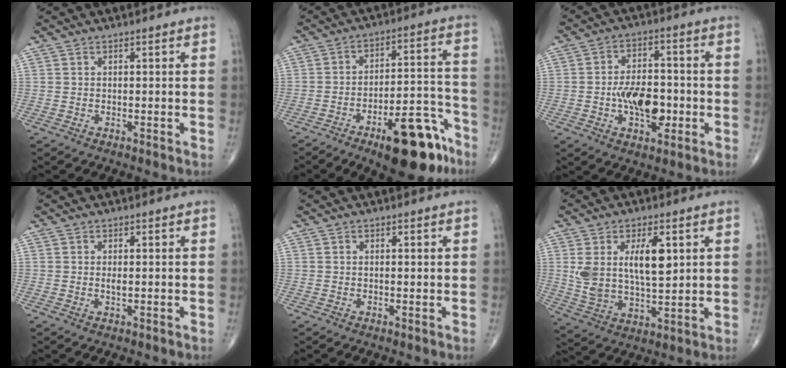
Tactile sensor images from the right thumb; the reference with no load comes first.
{"total": 17.0, "force": [-10.3, 6.0, 12.1], "torque": [-0.136, 0.082, -0.147]}
{"total": 10.5, "force": [-2.0, 5.9, 8.4], "torque": [-0.119, 0.021, -0.032]}
{"total": 1.2, "force": [0.0, 0.4, 1.1], "torque": [-0.020, -0.003, -0.001]}
{"total": 0.8, "force": [0.1, 0.2, 0.8], "torque": [-0.013, -0.001, 0.002]}
{"total": 12.3, "force": [3.3, 5.6, 10.4], "torque": [-0.188, -0.017, 0.069]}